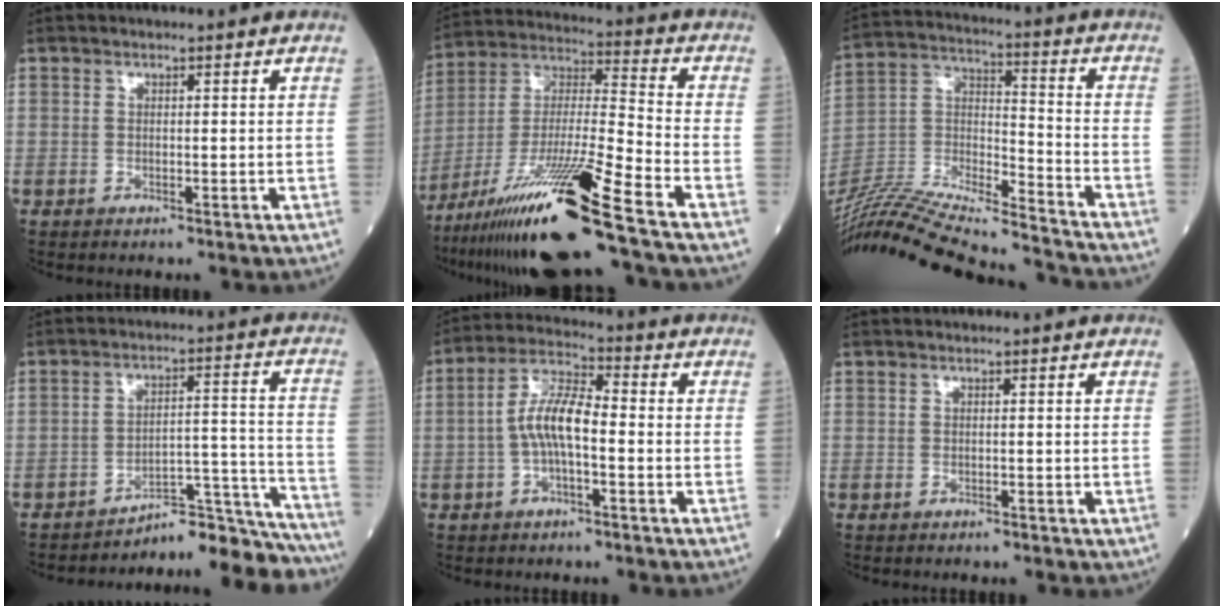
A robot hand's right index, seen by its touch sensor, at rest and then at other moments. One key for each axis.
{"total": 20.0, "fx": -13.5, "fy": -1.2, "fz": 14.7, "tx": -0.298, "ty": -0.033, "tz": -0.246}
{"total": 28.7, "fx": -26.5, "fy": 2.1, "fz": 10.8, "tx": -0.226, "ty": -0.030, "tz": -0.433}
{"total": 13.0, "fx": -13.0, "fy": -0.5, "fz": 0.7, "tx": 0.015, "ty": 0.055, "tz": -0.186}
{"total": 7.5, "fx": -1.2, "fy": 2.2, "fz": 7.1, "tx": -0.145, "ty": 0.018, "tz": -0.027}
{"total": 0.0}